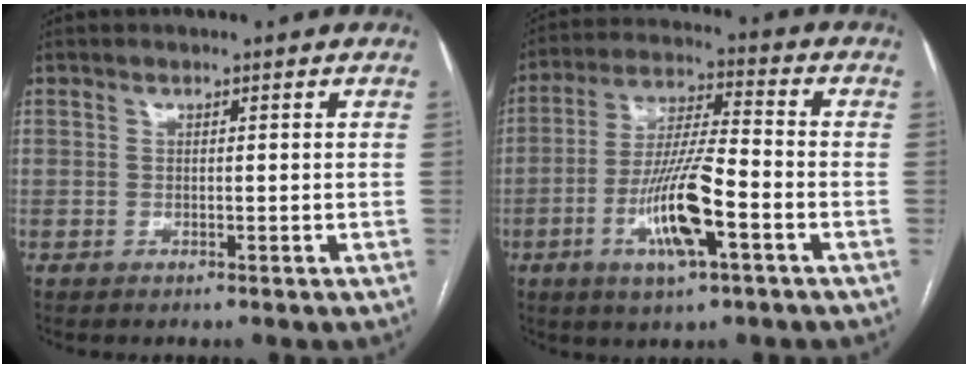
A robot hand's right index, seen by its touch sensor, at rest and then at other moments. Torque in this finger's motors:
{"motor_torque": [1.58, -0.57, 0.28, 0.21]}